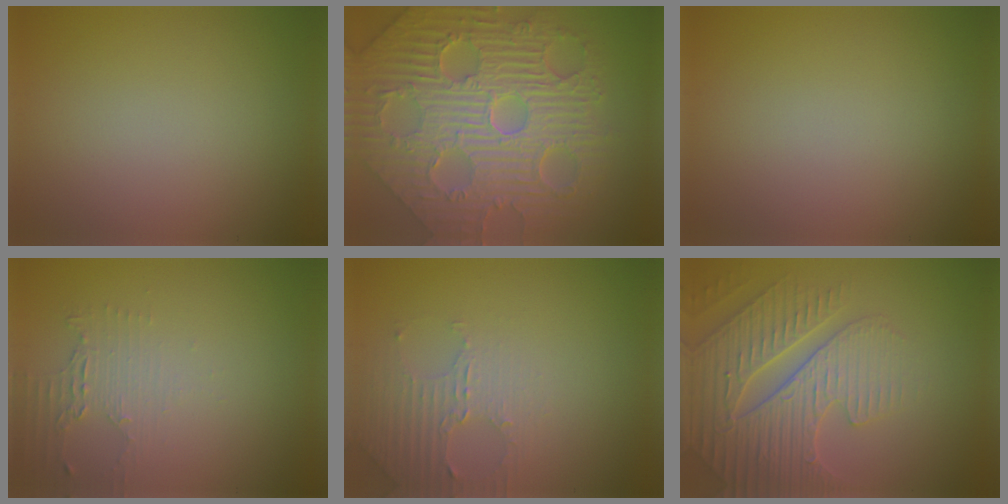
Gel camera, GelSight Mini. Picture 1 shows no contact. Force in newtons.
{"total": 12.5, "press": 8.2, "slide": 9.4}
{"total": 0.0}
{"total": 2.3, "press": 1.7, "slide": 1.5}
{"total": 3.0, "press": 2.9, "slide": 0.7}
{"total": 5.3, "press": 5.1, "slide": 1.4}